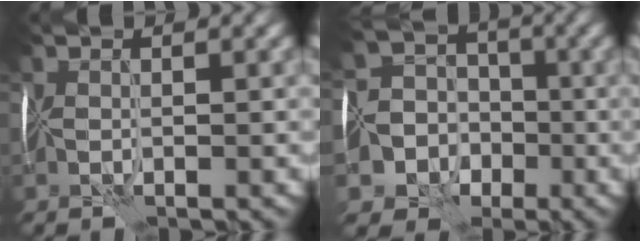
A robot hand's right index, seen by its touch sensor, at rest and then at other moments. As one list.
[{"total": 10.7, "force": [-3.8, 9.7, 2.5], "torque": [-0.045, -0.020, -0.092]}]